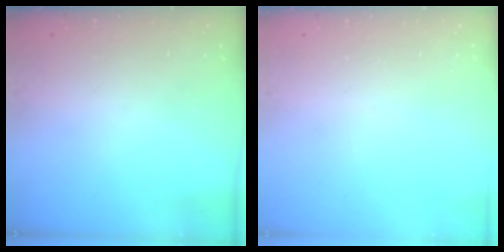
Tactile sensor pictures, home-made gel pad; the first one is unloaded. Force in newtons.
{"total": 0.0}